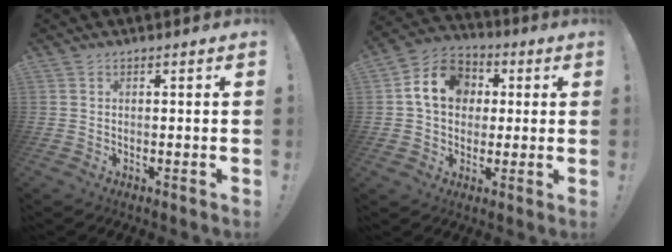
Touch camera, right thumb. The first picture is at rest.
{"total": 13.7, "force": [3.0, 11.2, 7.3], "torque": [-0.106, 0.010, 0.064]}